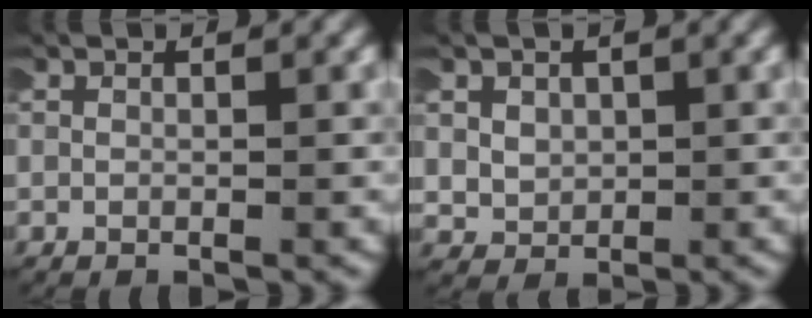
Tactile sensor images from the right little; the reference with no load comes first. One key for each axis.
{"total": 2.1, "fx": 0.5, "fy": 2.0, "fz": 0.7, "tx": -0.031, "ty": -0.006, "tz": 0.016}